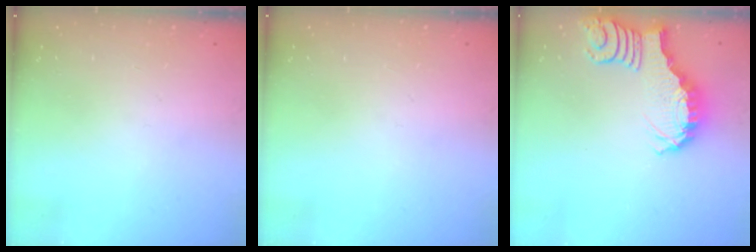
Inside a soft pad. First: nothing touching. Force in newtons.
{"total": 0.0}
{"total": 2.9, "press": 2.8, "slide": 0.5}